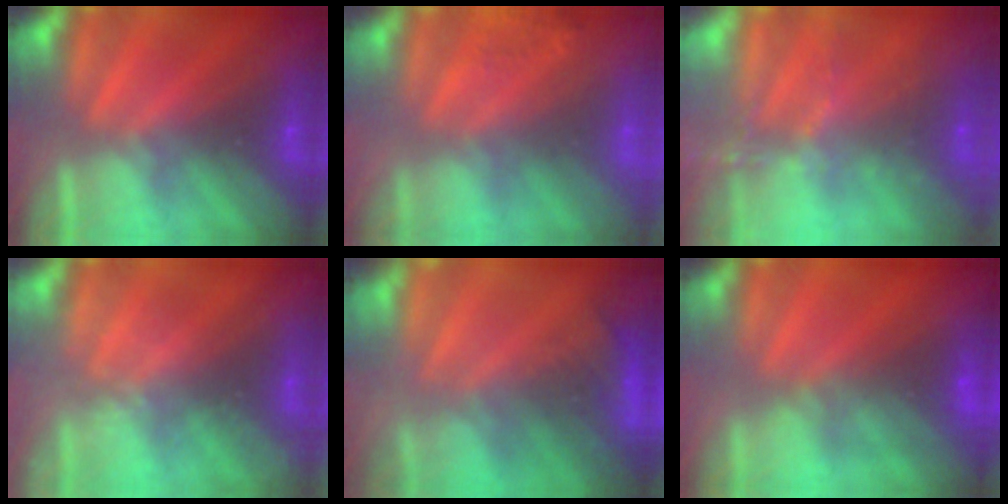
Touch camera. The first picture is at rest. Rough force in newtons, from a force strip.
{"total": 9.0}
{"total": 10.8}
{"total": 2.2}
{"total": 6.8}
{"total": 7.4}